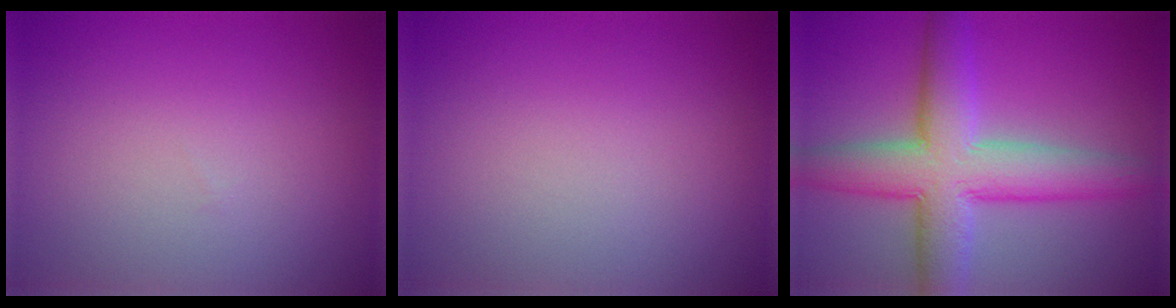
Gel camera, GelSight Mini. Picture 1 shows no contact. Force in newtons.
{"total": 0.0}
{"total": 8.6, "press": 8.6, "slide": 0.5}